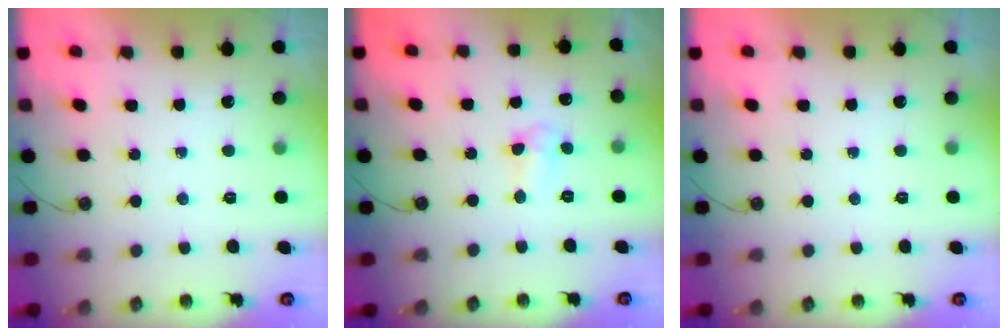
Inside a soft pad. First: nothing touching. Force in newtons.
{"total": 3.4, "press": 3.4, "slide": 0.5}
{"total": 0.0}